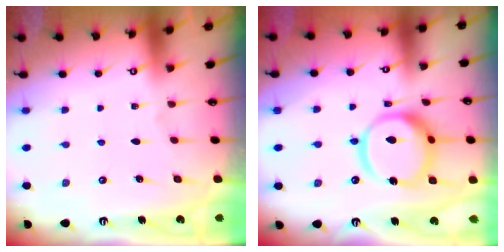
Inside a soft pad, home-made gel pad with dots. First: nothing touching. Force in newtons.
{"total": 16.1, "press": 16.0, "slide": 1.9}